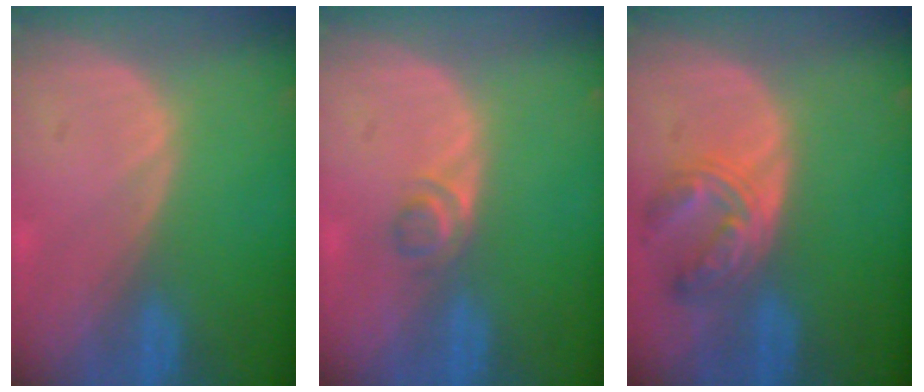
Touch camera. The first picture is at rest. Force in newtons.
{"total": 2.2, "press": 2.0, "slide": 0.9}
{"total": 5.7, "press": 5.7, "slide": 0.4}